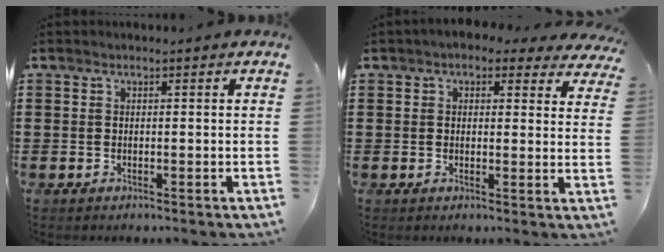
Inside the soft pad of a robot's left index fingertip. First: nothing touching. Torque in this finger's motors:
{"motor_torque": [2.14, 0.00, 0.81, 0.07]}